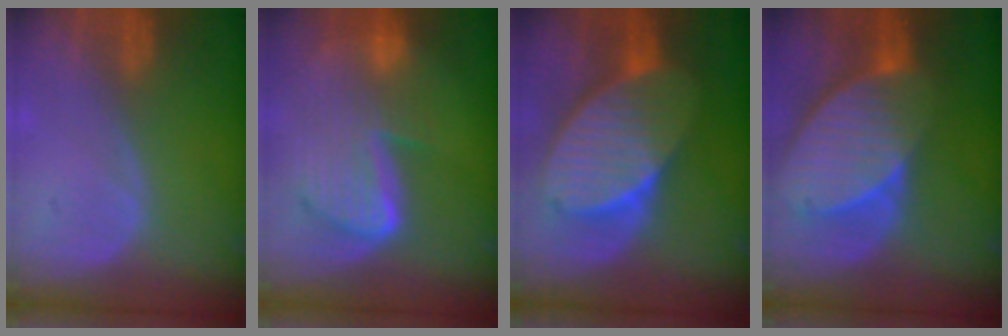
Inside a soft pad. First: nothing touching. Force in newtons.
{"total": 9.8, "press": 8.2, "slide": 5.2}
{"total": 10.7, "press": 10.7, "slide": 0.6}
{"total": 10.6, "press": 9.4, "slide": 5.0}